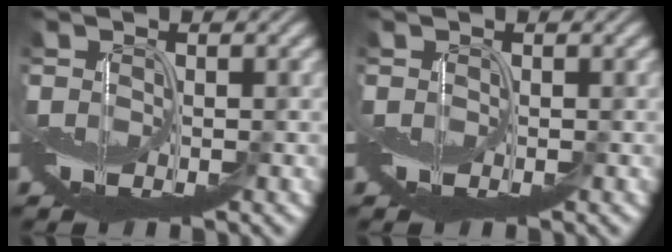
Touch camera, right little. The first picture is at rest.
{"total": 0.0}